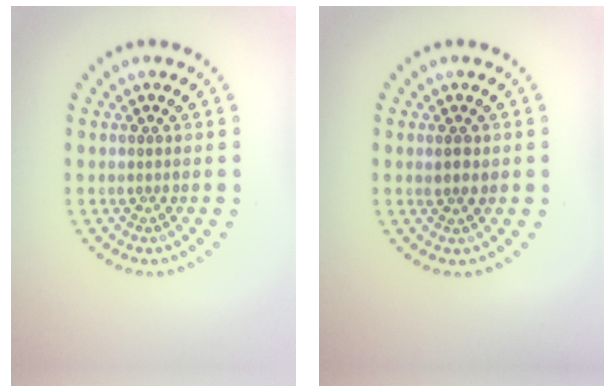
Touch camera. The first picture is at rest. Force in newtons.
{"total": 1.3, "press": 1.3, "slide": 0.4}